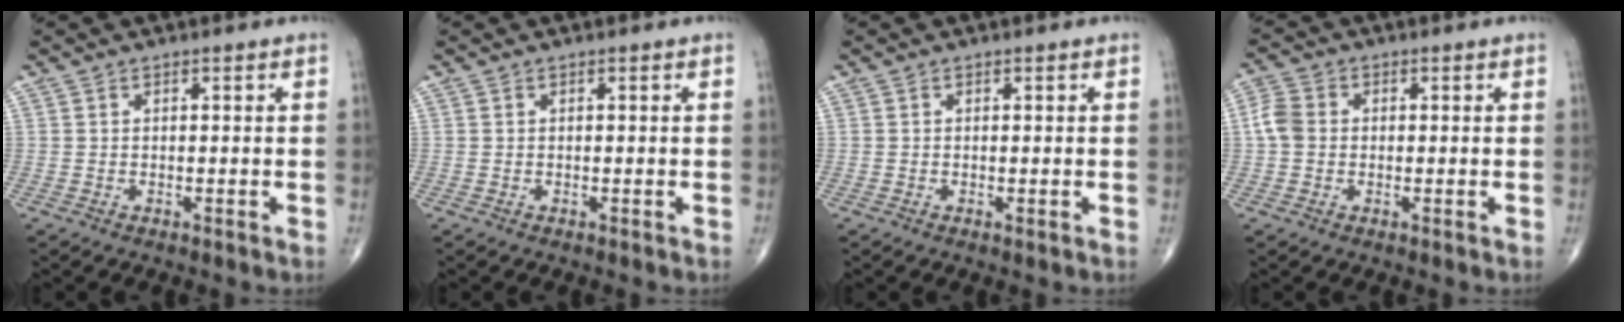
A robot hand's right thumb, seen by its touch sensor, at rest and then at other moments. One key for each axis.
{"total": 0.0}
{"total": 0.0}
{"total": 4.3, "fx": -0.1, "fy": 3.5, "fz": 2.5, "tx": -0.051, "ty": 0.011, "tz": -0.010}